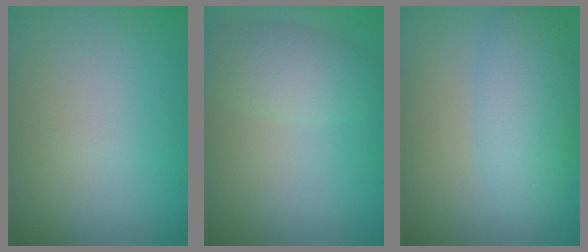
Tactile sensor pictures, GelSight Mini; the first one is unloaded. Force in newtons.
{"total": 2.6, "press": 2.6, "slide": 0.2}
{"total": 4.8, "press": 4.8, "slide": 0.1}